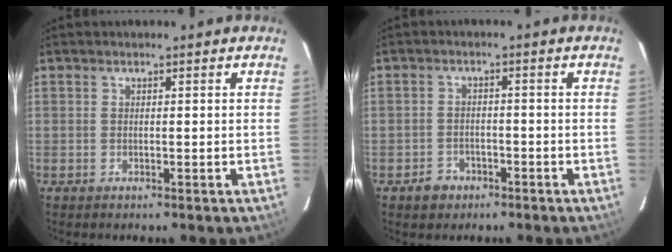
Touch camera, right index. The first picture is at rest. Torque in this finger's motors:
{"motor_torque": [0.23, -0.12, -0.03, -0.02]}